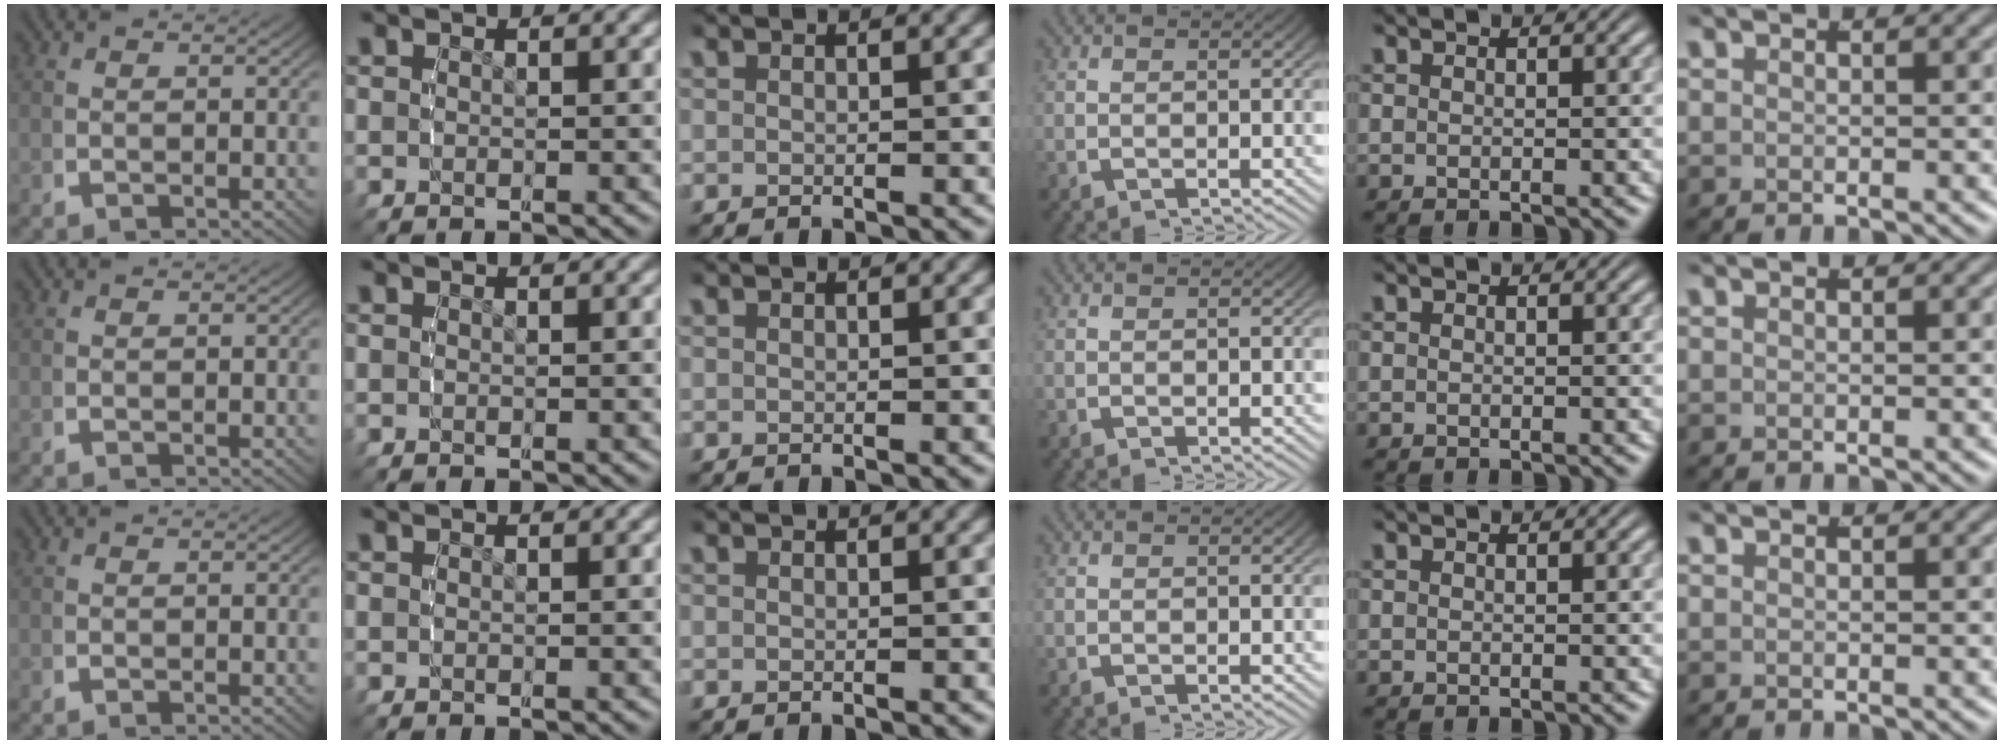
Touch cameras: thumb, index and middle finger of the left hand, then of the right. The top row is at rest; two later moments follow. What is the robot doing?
{"motion": "reach", "object": "jacket"}